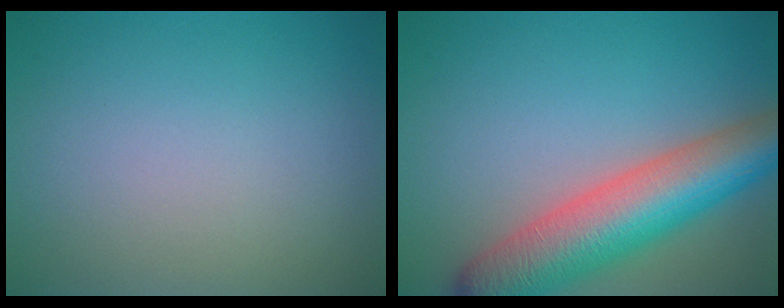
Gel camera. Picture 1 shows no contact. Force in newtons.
{"total": 9.3, "press": 9.3, "slide": 0.5}